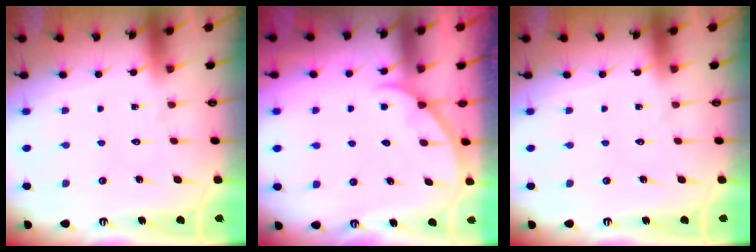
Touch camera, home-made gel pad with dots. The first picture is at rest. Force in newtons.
{"total": 3.2, "press": 3.2, "slide": 0.1}
{"total": 0.0}